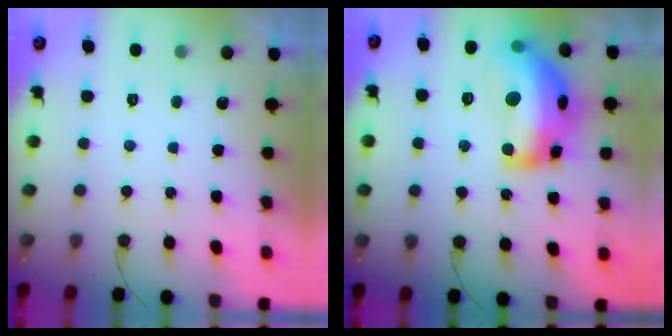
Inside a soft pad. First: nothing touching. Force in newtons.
{"total": 23.1, "press": 23.0, "slide": 1.4}